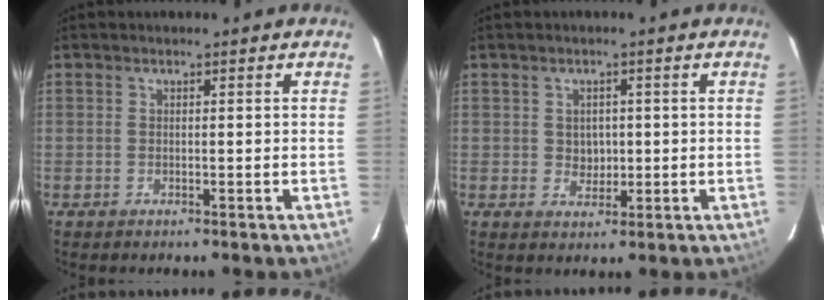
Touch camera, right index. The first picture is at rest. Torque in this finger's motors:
{"motor_torque": [-0.05, 0.05, 0.00, 0.00]}